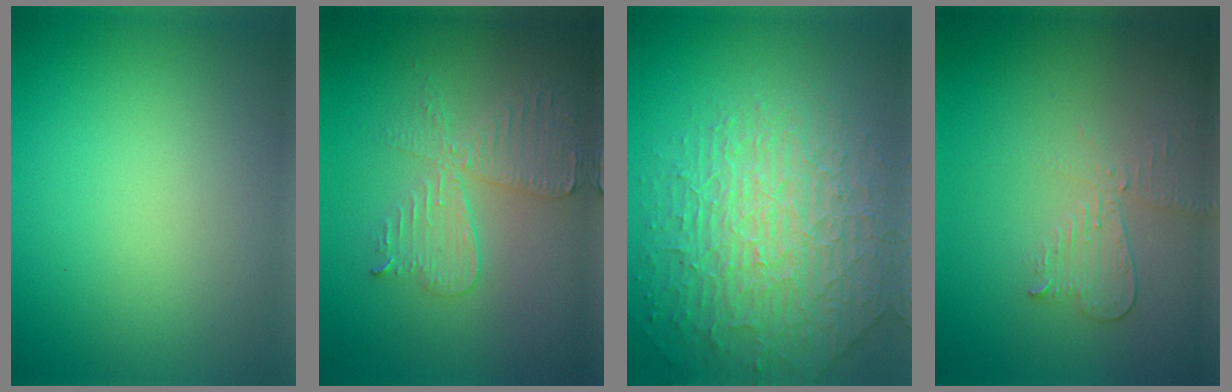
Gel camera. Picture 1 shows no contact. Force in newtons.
{"total": 4.4, "press": 3.8, "slide": 2.1}
{"total": 5.3, "press": 4.8, "slide": 2.2}
{"total": 2.1, "press": 2.1, "slide": 0.1}